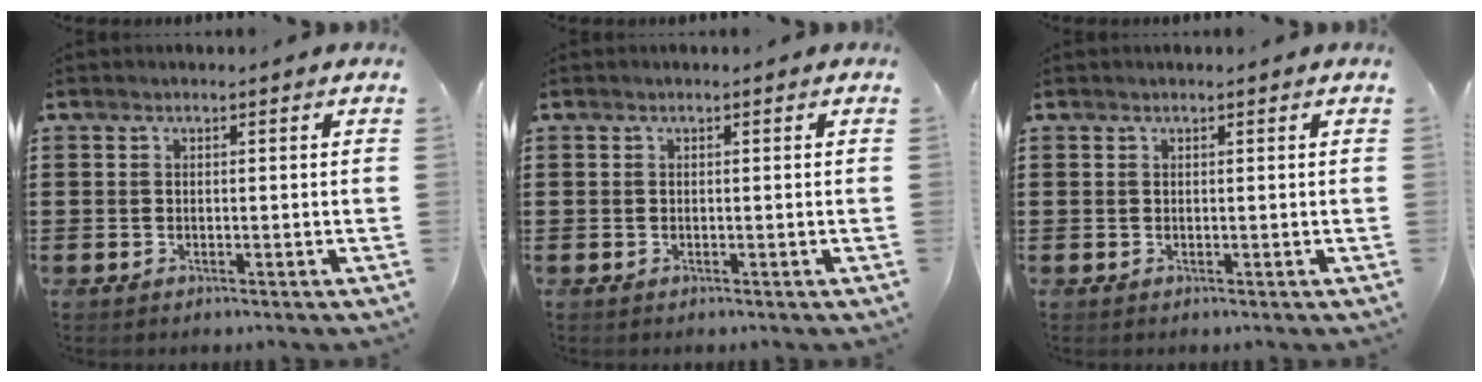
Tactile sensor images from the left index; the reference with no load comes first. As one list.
[{"total": 0.0}, {"total": 0.0}]